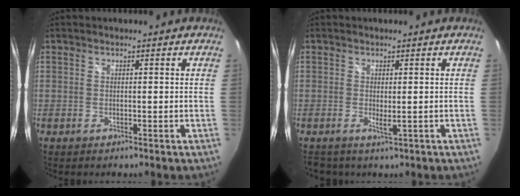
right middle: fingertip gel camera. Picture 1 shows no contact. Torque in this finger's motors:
{"motor_torque": [1.03, -1.08, 0.08, 0.05]}